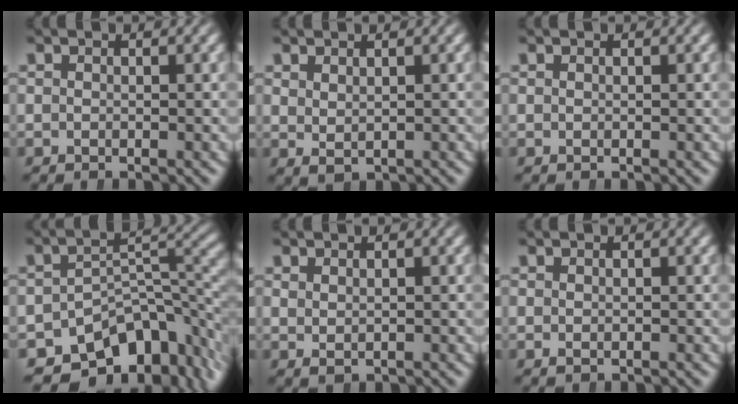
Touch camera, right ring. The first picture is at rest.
{"total": 1.1, "force": [0.9, -0.1, 0.6], "torque": [-0.003, -0.007, 0.033]}
{"total": 0.0}
{"total": 11.7, "force": [-6.3, 7.1, 6.8], "torque": [-0.081, -0.022, -0.092]}
{"total": 0.9, "force": [0.7, -0.2, 0.5], "torque": [0.000, -0.006, 0.024]}
{"total": 0.0}